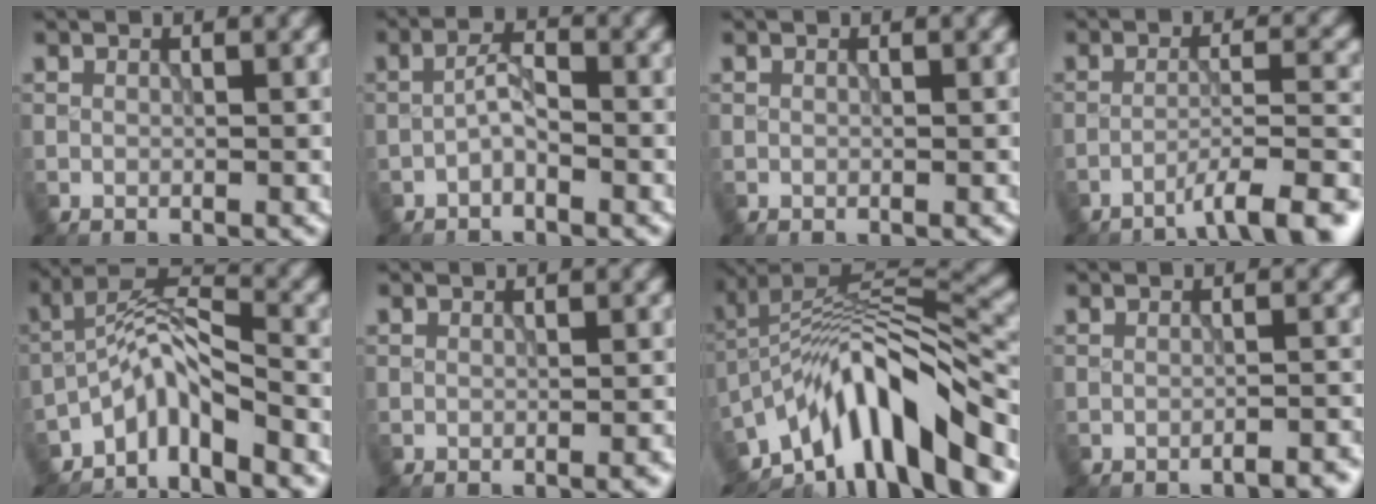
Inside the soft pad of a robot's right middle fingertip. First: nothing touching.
{"total": 1.6, "force": [-0.8, 0.5, 1.3], "torque": [-0.028, 0.008, -0.021]}
{"total": 0.0}
{"total": 5.9, "force": [-4.2, 0.9, 4.1], "torque": [-0.059, 0.007, -0.064]}
{"total": 4.7, "force": [-3.4, 1.3, 3.0], "torque": [-0.049, 0.009, -0.073]}
{"total": 0.7, "force": [-0.3, 0.2, 0.6], "torque": [-0.007, -0.001, -0.006]}
{"total": 12.2, "force": [-7.1, 3.9, 9.1], "torque": [-0.141, 0.018, -0.129]}
{"total": 2.1, "force": [-1.7, 0.5, 1.1], "torque": [-0.008, 0.005, -0.025]}